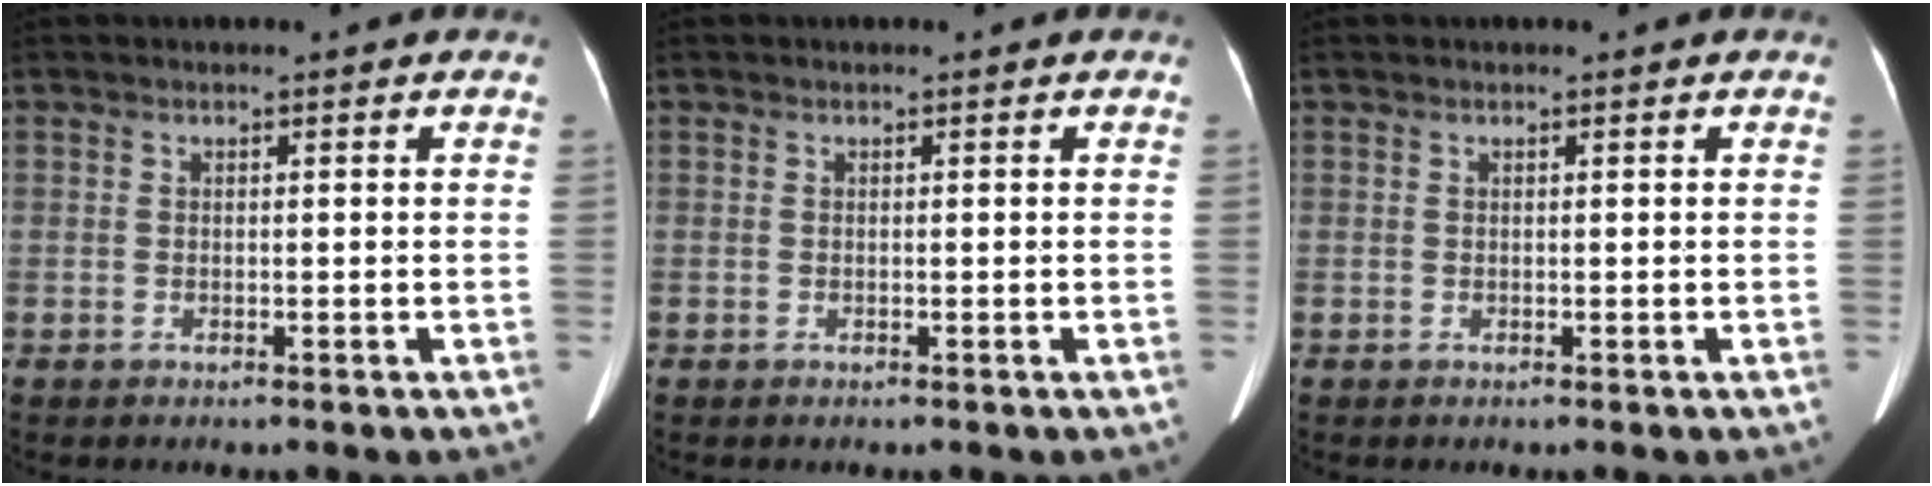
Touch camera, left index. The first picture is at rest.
{"total": 0.0}
{"total": 0.0}